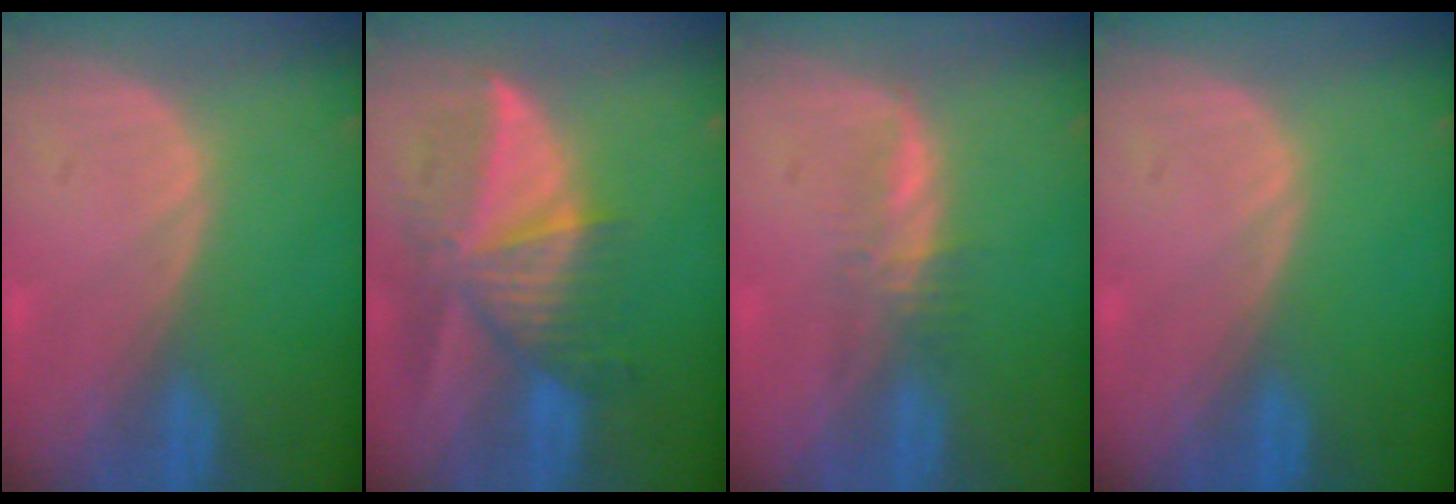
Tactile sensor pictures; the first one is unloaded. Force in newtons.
{"total": 9.7, "press": 8.6, "slide": 4.4}
{"total": 2.8, "press": 2.7, "slide": 0.5}
{"total": 0.0}